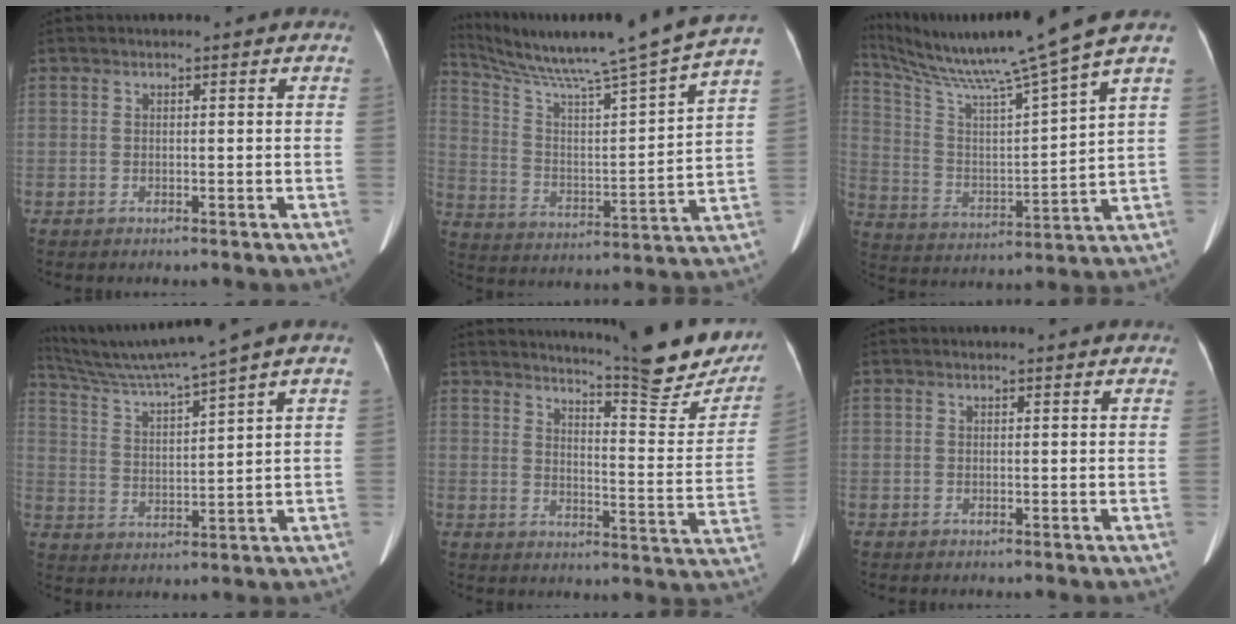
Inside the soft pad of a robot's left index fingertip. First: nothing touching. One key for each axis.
{"total": 22.5, "fx": 19.0, "fy": -1.7, "fz": 12.0, "tx": -0.205, "ty": -0.028, "tz": 0.292}
{"total": 17.8, "fx": 14.6, "fy": -3.0, "fz": 9.6, "tx": -0.176, "ty": -0.026, "tz": 0.250}
{"total": 10.7, "fx": 9.0, "fy": -2.7, "fz": 5.0, "tx": -0.097, "ty": 0.000, "tz": 0.170}
{"total": 18.4, "fx": 16.6, "fy": 1.4, "fz": 7.9, "tx": -0.106, "ty": -0.075, "tz": 0.198}
{"total": 2.2, "fx": 2.1, "fy": 0.4, "fz": 0.7, "tx": -0.014, "ty": 0.018, "tz": 0.019}